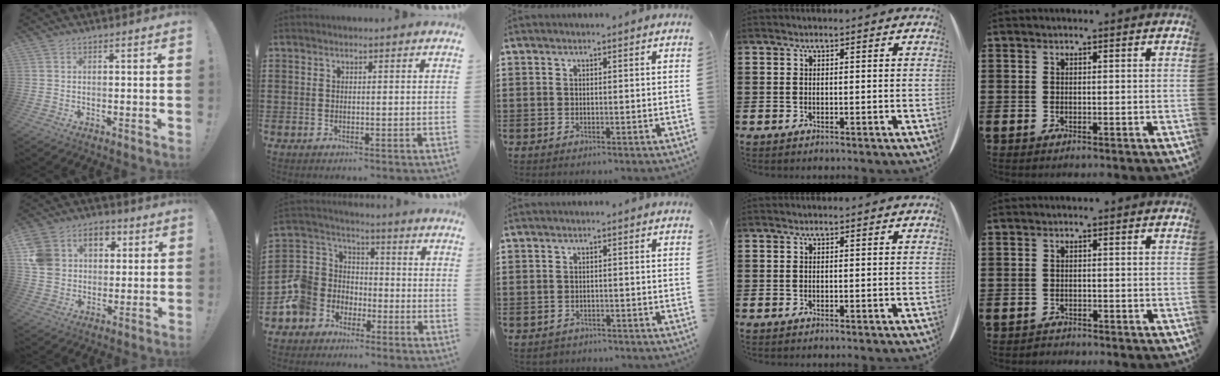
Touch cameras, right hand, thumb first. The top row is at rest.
{"thumb": {"total": 13.4, "force": [3.6, 11.4, 6.0], "torque": [-0.090, -0.005, 0.077]}, "index": {"total": 7.9, "force": [-3.5, 7.1, 1.0], "torque": [-0.076, 0.006, -0.075]}, "middle": {"total": 0.8, "force": [-0.7, 0.4, 0.0], "torque": [-0.002, 0.002, -0.018]}, "little": {"total": 0.7, "force": [-0.7, 0.2, -0.1], "torque": [0.000, 0.001, -0.015]}}